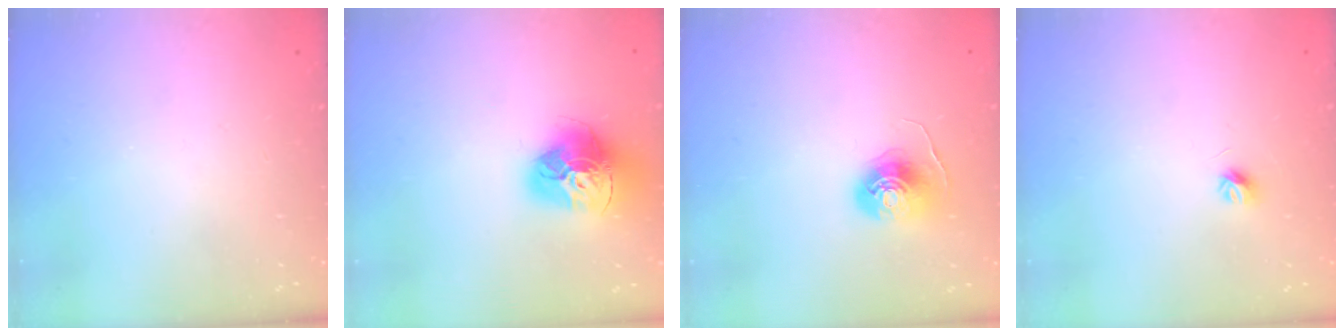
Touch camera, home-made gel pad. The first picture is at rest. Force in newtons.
{"total": 17.4, "press": 17.3, "slide": 1.7}
{"total": 7.7, "press": 7.7, "slide": 0.4}
{"total": 4.1, "press": 4.0, "slide": 0.6}